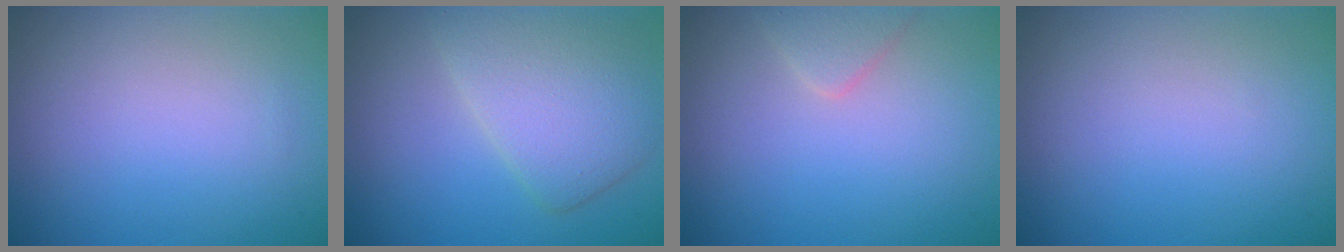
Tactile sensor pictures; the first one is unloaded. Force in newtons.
{"total": 5.8, "press": 5.8, "slide": 0.2}
{"total": 1.6, "press": 1.6, "slide": 0.1}
{"total": 0.0}